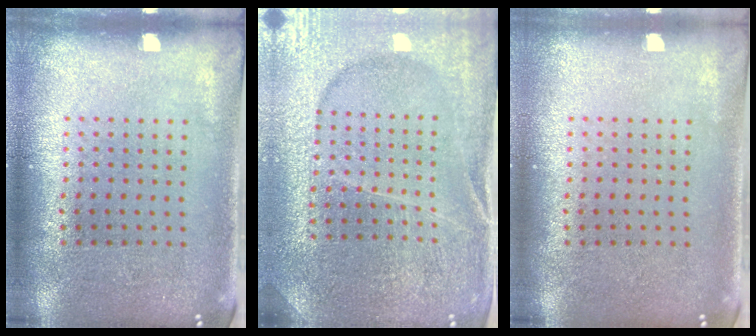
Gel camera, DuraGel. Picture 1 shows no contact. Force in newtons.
{"total": 4.2, "press": 4.0, "slide": 1.2}
{"total": 0.0}